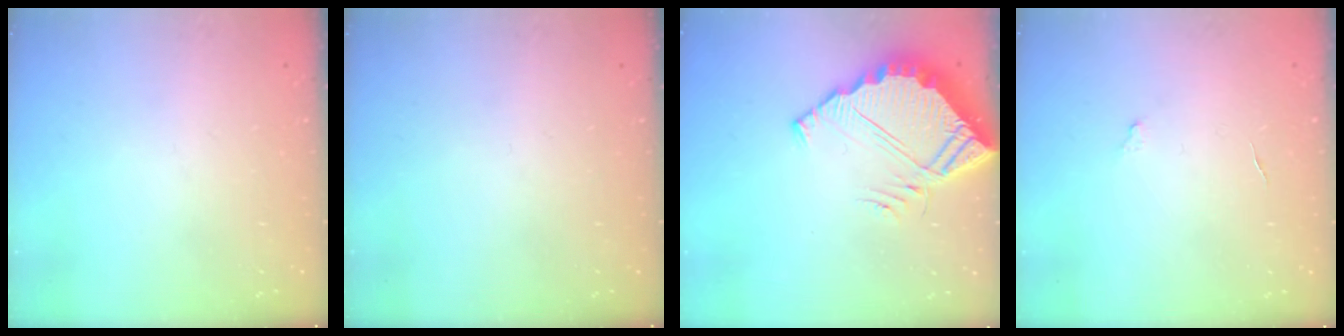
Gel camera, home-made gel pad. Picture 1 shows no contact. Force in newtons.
{"total": 0.0}
{"total": 7.0, "press": 7.0, "slide": 0.6}
{"total": 2.8, "press": 2.8, "slide": 0.2}